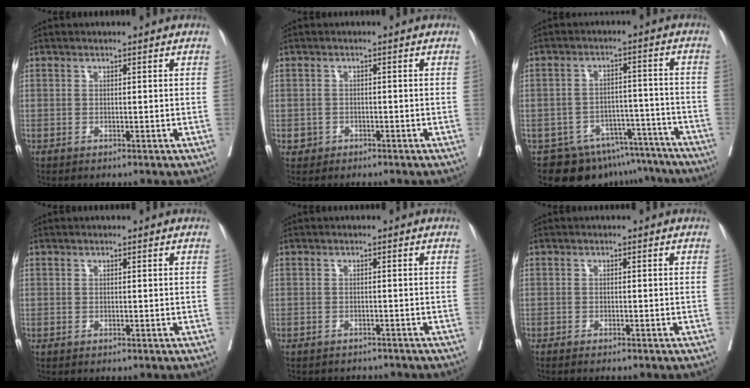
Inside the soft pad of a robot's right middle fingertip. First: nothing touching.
{"total": 1.2, "force": [-0.7, 1.0, 0.1], "torque": [-0.003, 0.004, -0.012]}
{"total": 14.9, "force": [-12.2, 7.8, 3.3], "torque": [-0.036, 0.034, -0.153]}
{"total": 0.0}
{"total": 5.6, "force": [-5.3, 1.6, 0.8], "torque": [-0.007, -0.001, -0.065]}
{"total": 3.1, "force": [-2.7, 0.2, 1.5], "torque": [-0.018, -0.003, -0.035]}